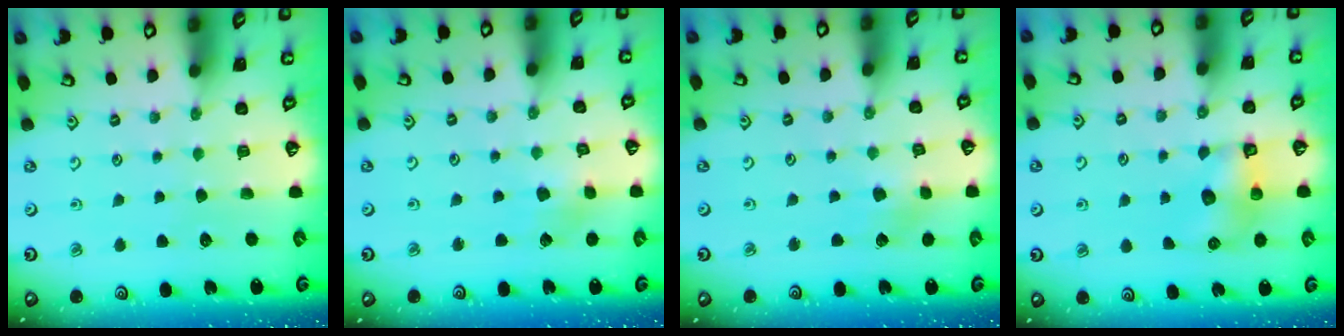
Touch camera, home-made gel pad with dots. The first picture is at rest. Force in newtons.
{"total": 2.6, "press": 2.5, "slide": 0.4}
{"total": 2.7, "press": 2.7, "slide": 0.3}
{"total": 7.1, "press": 7.1, "slide": 0.2}